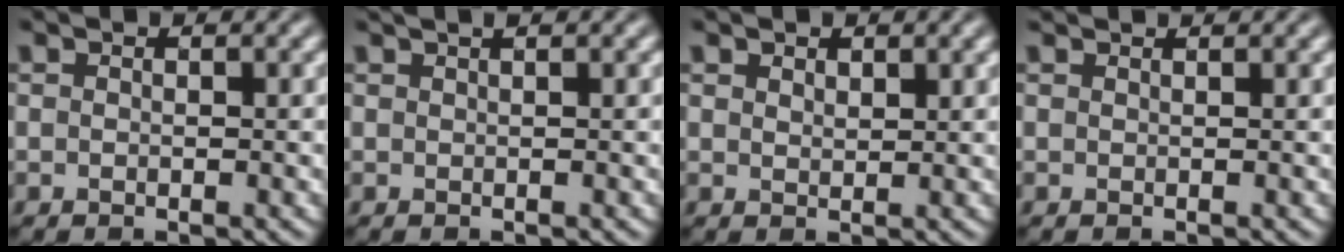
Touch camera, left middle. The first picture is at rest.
{"total": 1.0, "force": [0.8, 0.1, 0.5], "torque": [-0.002, -0.001, 0.009]}
{"total": 1.0, "force": [0.9, 0.5, 0.2], "torque": [-0.002, 0.000, 0.018]}
{"total": 1.1, "force": [1.1, -0.1, 0.0], "torque": [0.000, 0.001, 0.010]}